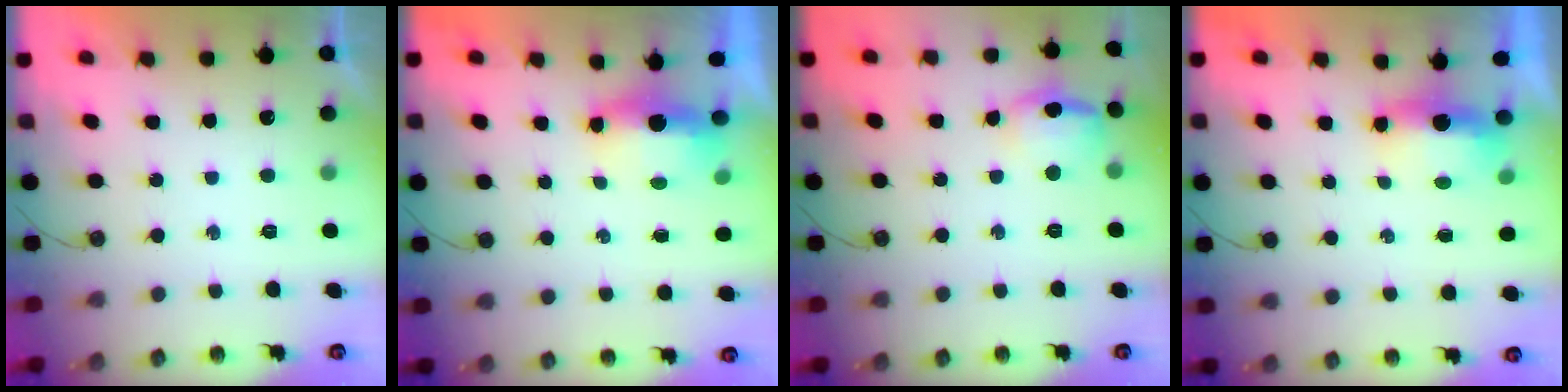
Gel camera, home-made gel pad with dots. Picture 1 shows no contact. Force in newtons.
{"total": 14.7, "press": 7.2, "slide": 12.8}
{"total": 11.5, "press": 11.4, "slide": 1.6}
{"total": 14.7, "press": 7.2, "slide": 12.8}